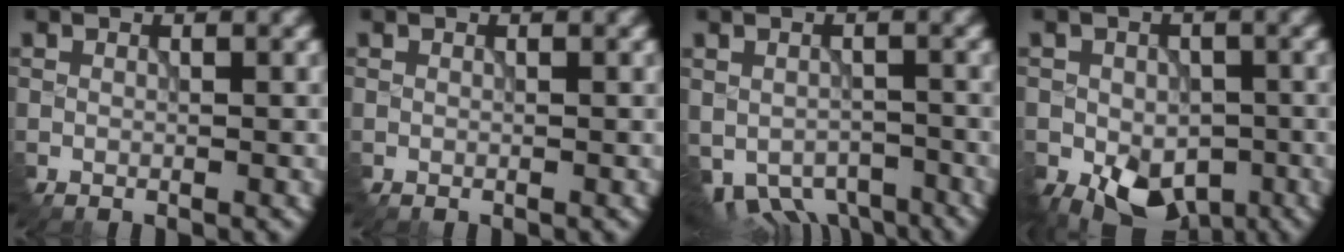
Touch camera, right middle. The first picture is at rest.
{"total": 0.0}
{"total": 4.9, "force": [-3.3, 2.8, 2.3], "torque": [-0.039, -0.022, -0.044]}
{"total": 7.2, "force": [-3.1, 5.2, 3.9], "torque": [-0.074, -0.031, -0.037]}